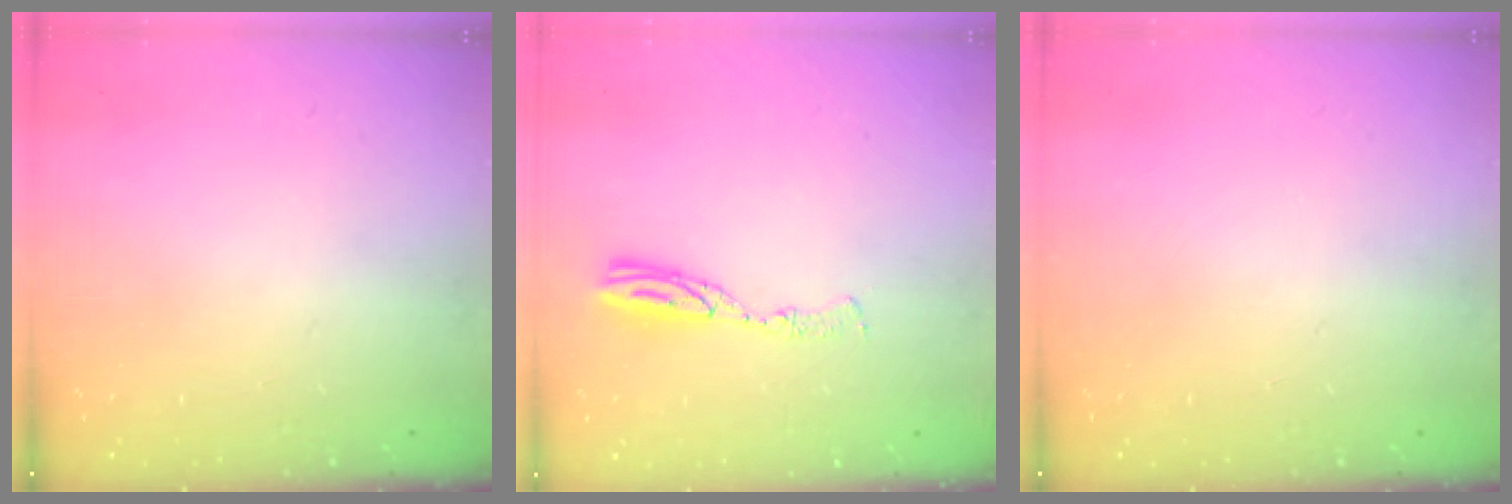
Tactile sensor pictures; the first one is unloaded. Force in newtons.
{"total": 6.6, "press": 6.5, "slide": 0.7}
{"total": 0.0}